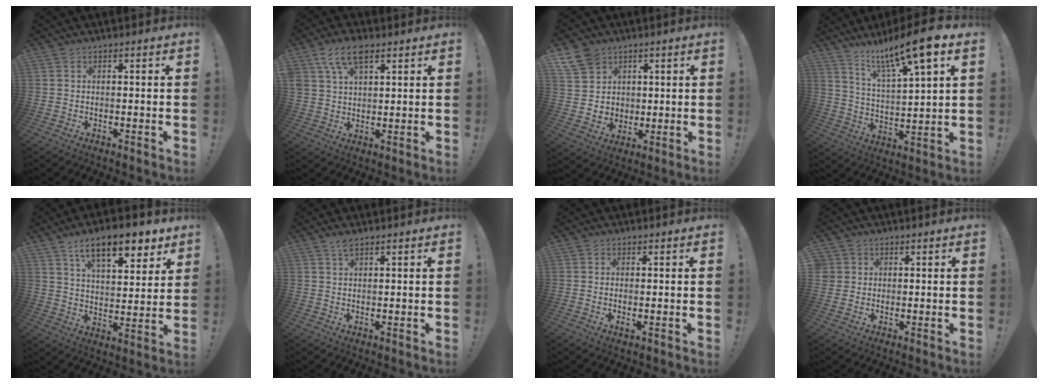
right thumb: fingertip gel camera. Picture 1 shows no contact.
{"total": 8.8, "force": [5.0, 4.6, 5.6], "torque": [-0.111, -0.002, 0.098]}
{"total": 10.3, "force": [5.3, 8.4, 3.0], "torque": [-0.052, -0.024, 0.111]}
{"total": 14.0, "force": [10.2, 1.5, 9.5], "torque": [-0.176, -0.063, 0.164]}
{"total": 14.2, "force": [9.0, 5.5, 9.5], "torque": [-0.145, -0.045, 0.152]}
{"total": 2.2, "force": [1.5, 0.5, 1.5], "torque": [-0.027, -0.002, 0.026]}
{"total": 1.4, "force": [0.0, 0.2, 1.3], "torque": [-0.017, -0.003, 0.000]}
{"total": 2.7, "force": [0.9, 2.5, 0.3], "torque": [-0.013, 0.001, 0.018]}